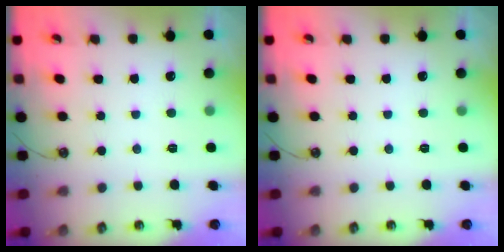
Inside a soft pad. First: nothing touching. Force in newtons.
{"total": 0.0}